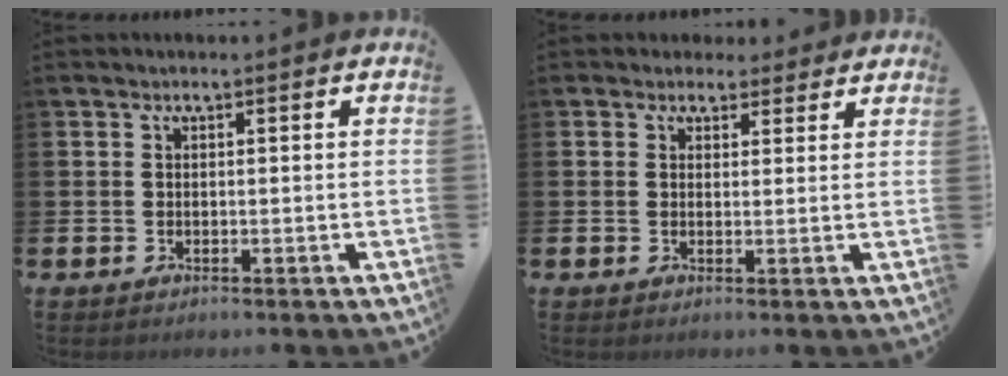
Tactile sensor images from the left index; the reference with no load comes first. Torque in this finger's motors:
{"motor_torque": [0.71, -1.03, 0.14, 0.06]}